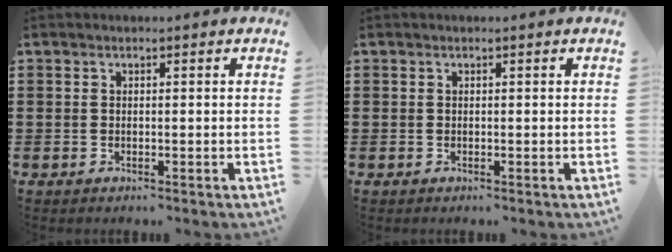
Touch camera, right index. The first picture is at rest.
{"total": 0.0}